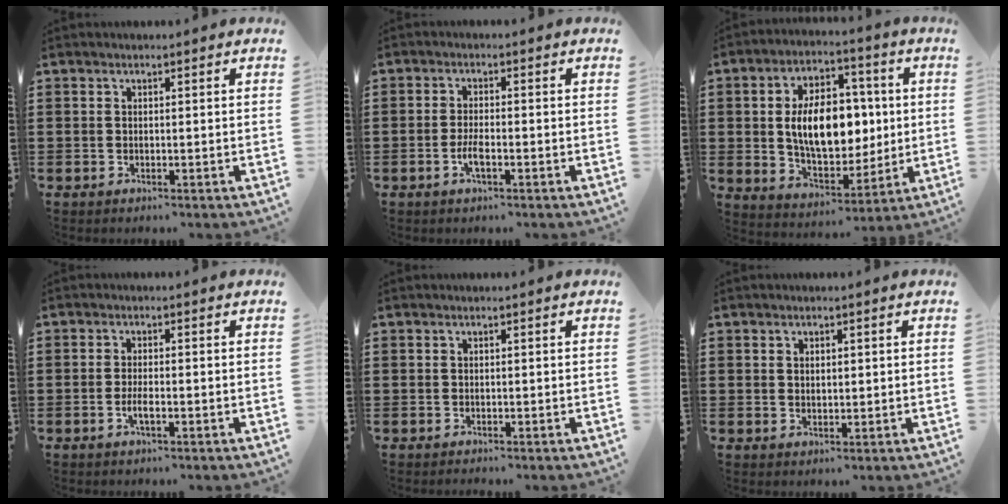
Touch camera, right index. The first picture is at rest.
{"total": 2.8, "force": [-1.2, 0.8, 2.5], "torque": [-0.058, -0.004, -0.025]}
{"total": 11.6, "force": [0.9, 7.1, 9.1], "torque": [-0.161, 0.008, 0.010]}
{"total": 2.3, "force": [-0.9, 0.5, 2.1], "torque": [-0.043, -0.003, -0.017]}
{"total": 0.0}
{"total": 1.2, "force": [0.7, 0.8, 0.5], "torque": [-0.012, 0.005, 0.013]}